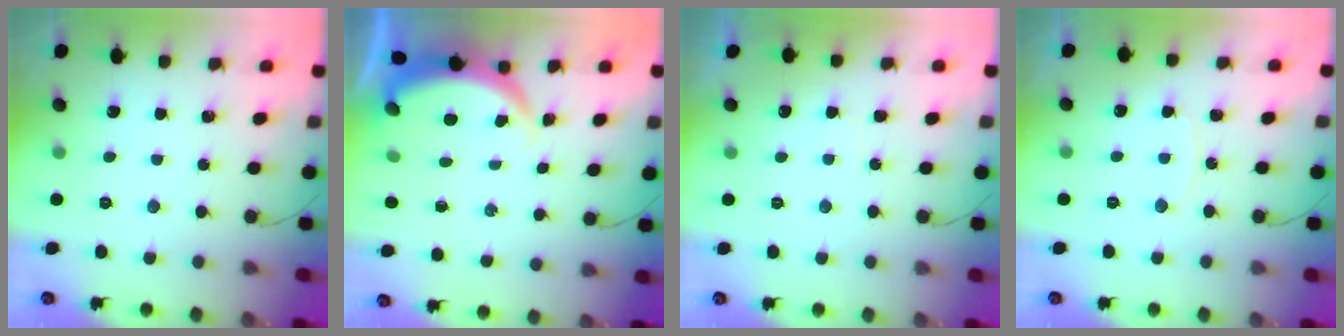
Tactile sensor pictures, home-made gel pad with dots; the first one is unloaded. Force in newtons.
{"total": 3.9, "press": 3.9, "slide": 0.1}
{"total": 3.5, "press": 3.5, "slide": 0.4}
{"total": 6.6, "press": 6.6, "slide": 0.5}